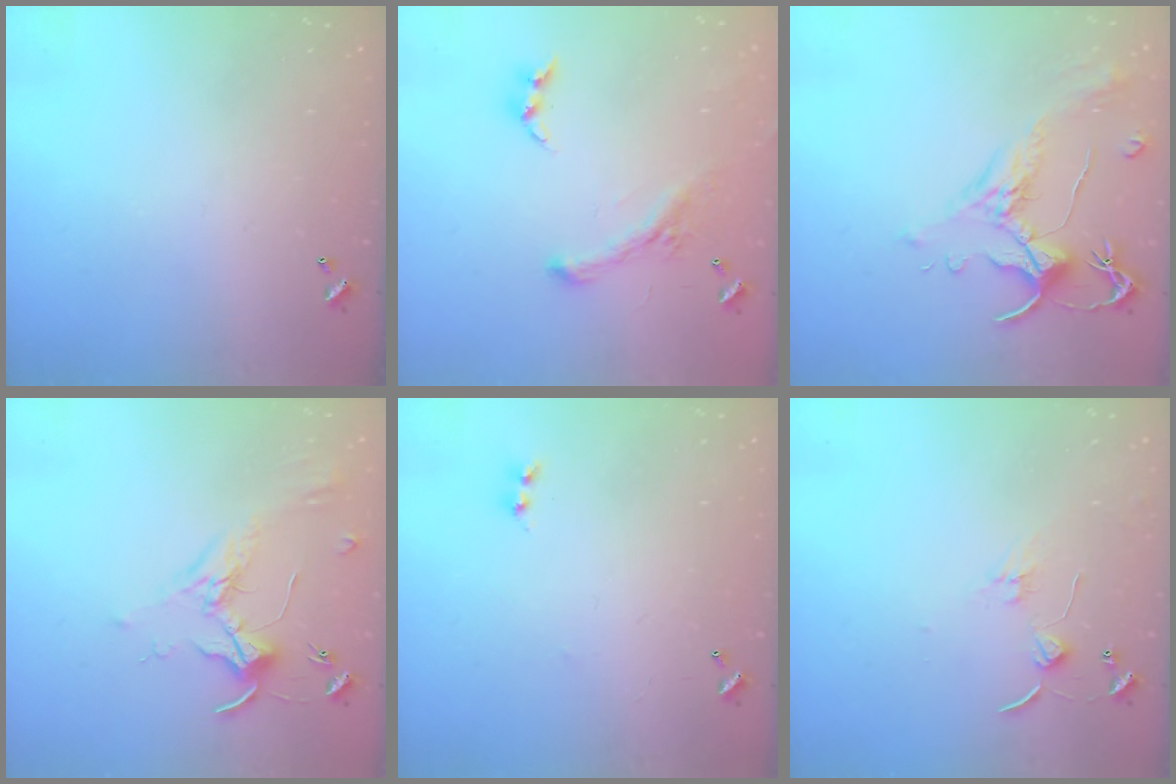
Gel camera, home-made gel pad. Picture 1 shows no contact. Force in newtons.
{"total": 1.7, "press": 1.1, "slide": 1.2}
{"total": 1.8, "press": 1.3, "slide": 1.3}
{"total": 1.7, "press": 1.6, "slide": 0.4}
{"total": 1.5, "press": 1.4, "slide": 0.5}
{"total": 2.3, "press": 2.3, "slide": 0.1}